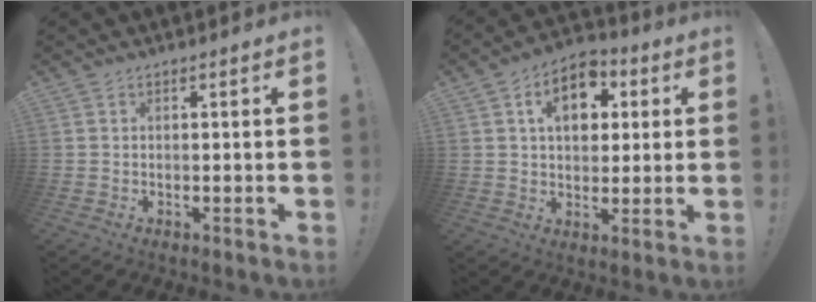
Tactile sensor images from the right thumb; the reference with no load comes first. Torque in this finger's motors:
{"motor_torque": [1.24, 1.30, 0.08, 0.08, 0.04]}